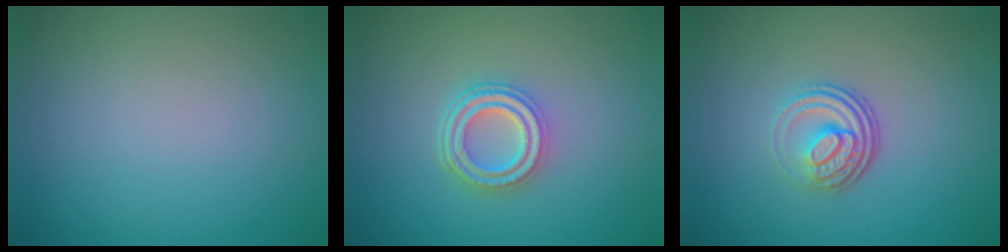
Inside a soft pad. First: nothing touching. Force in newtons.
{"total": 4.1, "press": 3.1, "slide": 2.6}
{"total": 3.6, "press": 2.4, "slide": 2.7}